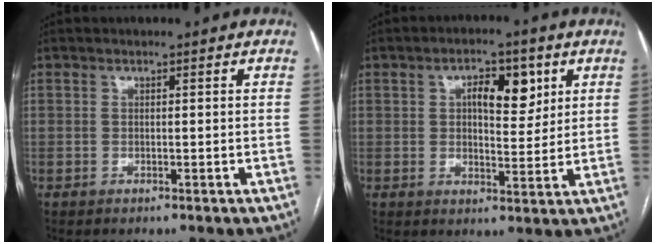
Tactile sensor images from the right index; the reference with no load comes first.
{"total": 7.1, "force": [2.7, 3.2, 5.8], "torque": [-0.087, 0.009, 0.043]}